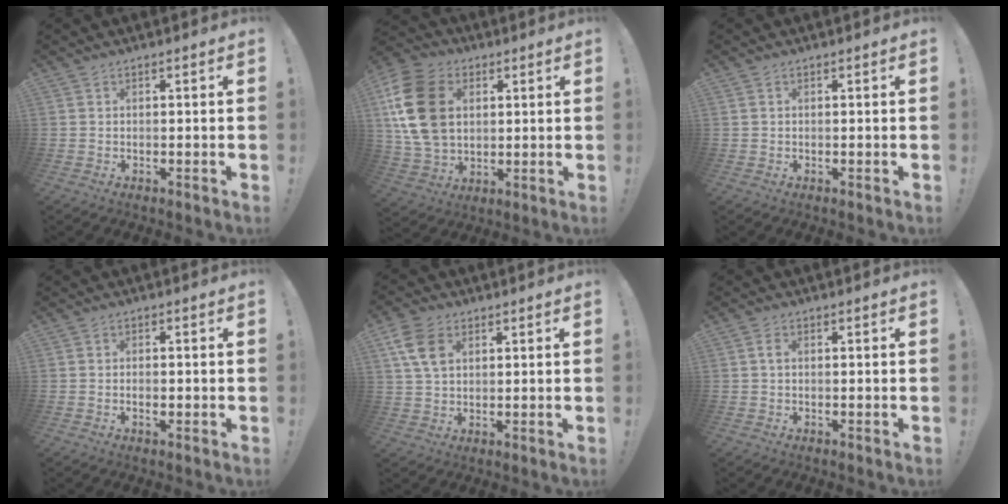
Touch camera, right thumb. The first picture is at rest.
{"total": 20.3, "force": [4.1, 15.2, 12.9], "torque": [-0.236, -0.002, 0.082]}
{"total": 0.0}
{"total": 1.6, "force": [-0.9, 0.7, 1.1], "torque": [-0.021, 0.003, -0.015]}
{"total": 9.1, "force": [3.4, 6.1, 5.9], "torque": [-0.110, 0.000, 0.066]}
{"total": 1.7, "force": [0.2, 0.9, 1.5], "torque": [-0.025, 0.003, 0.002]}